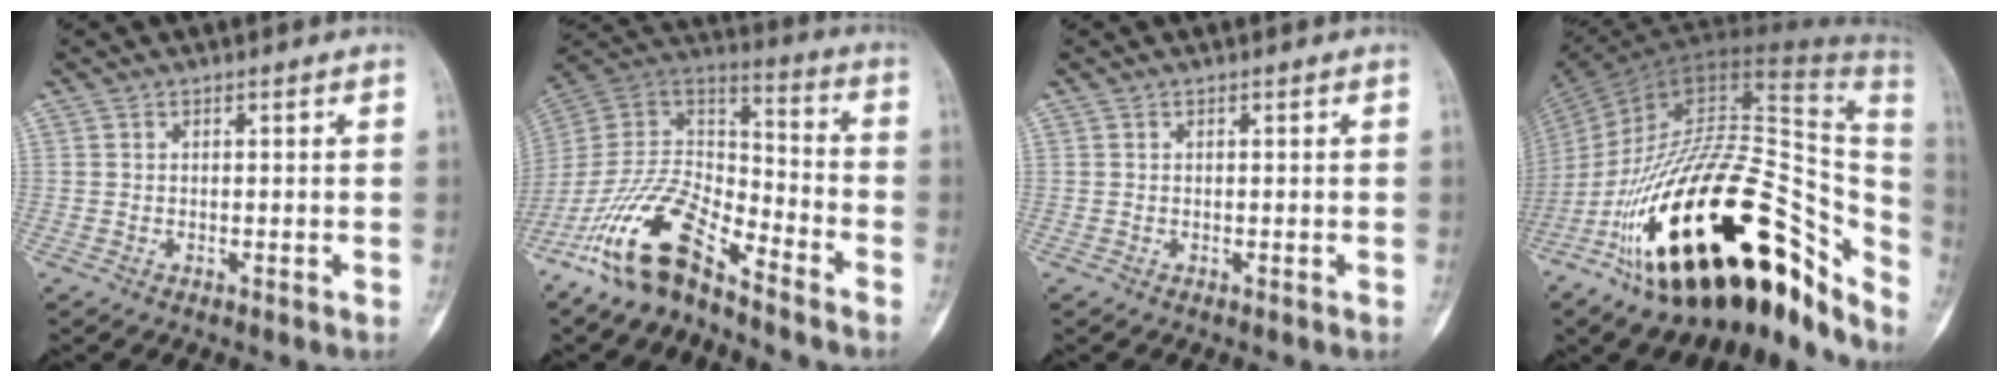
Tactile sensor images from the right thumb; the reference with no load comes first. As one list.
[{"total": 17.7, "force": [-12.3, 6.6, 10.8], "torque": [-0.193, 0.081, -0.233]}, {"total": 0.0}, {"total": 41.0, "force": [-14.7, 19.5, 33.0], "torque": [-0.427, 0.082, -0.225]}]